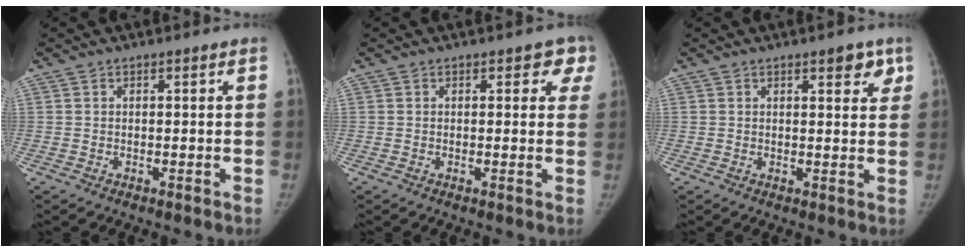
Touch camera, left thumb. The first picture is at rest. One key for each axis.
{"total": 3.7, "fx": 1.9, "fy": 2.3, "fz": 2.1, "tx": 0.019, "ty": -0.003, "tz": 0.009}
{"total": 4.0, "fx": 2.3, "fy": 1.7, "fz": 2.8, "tx": -0.015, "ty": -0.009, "tz": 0.026}